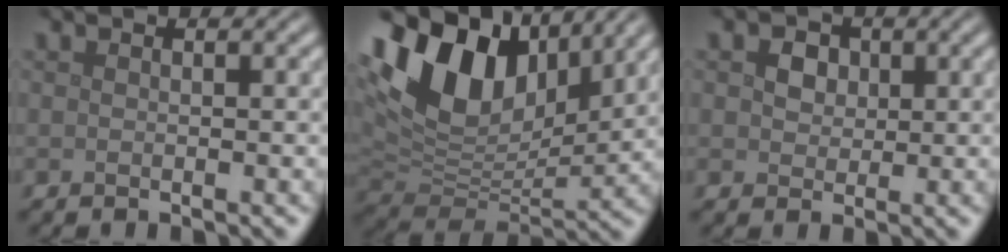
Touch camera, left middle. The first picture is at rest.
{"total": 13.2, "force": [6.3, 7.9, 8.4], "torque": [-0.170, 0.025, 0.111]}
{"total": 2.7, "force": [1.0, 2.1, 1.4], "torque": [-0.025, 0.002, 0.009]}